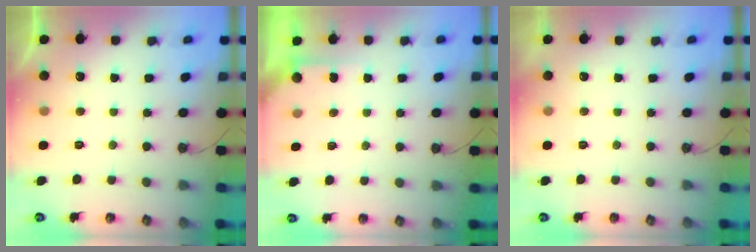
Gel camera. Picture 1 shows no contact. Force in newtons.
{"total": 2.5, "press": 2.5, "slide": 0.3}
{"total": 0.0}